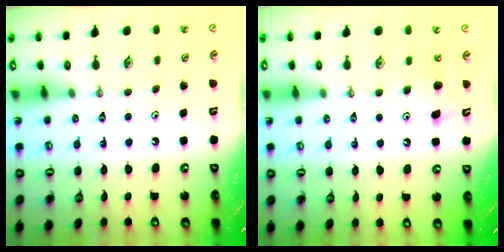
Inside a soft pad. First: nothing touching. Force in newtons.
{"total": 7.5, "press": 7.4, "slide": 1.3}